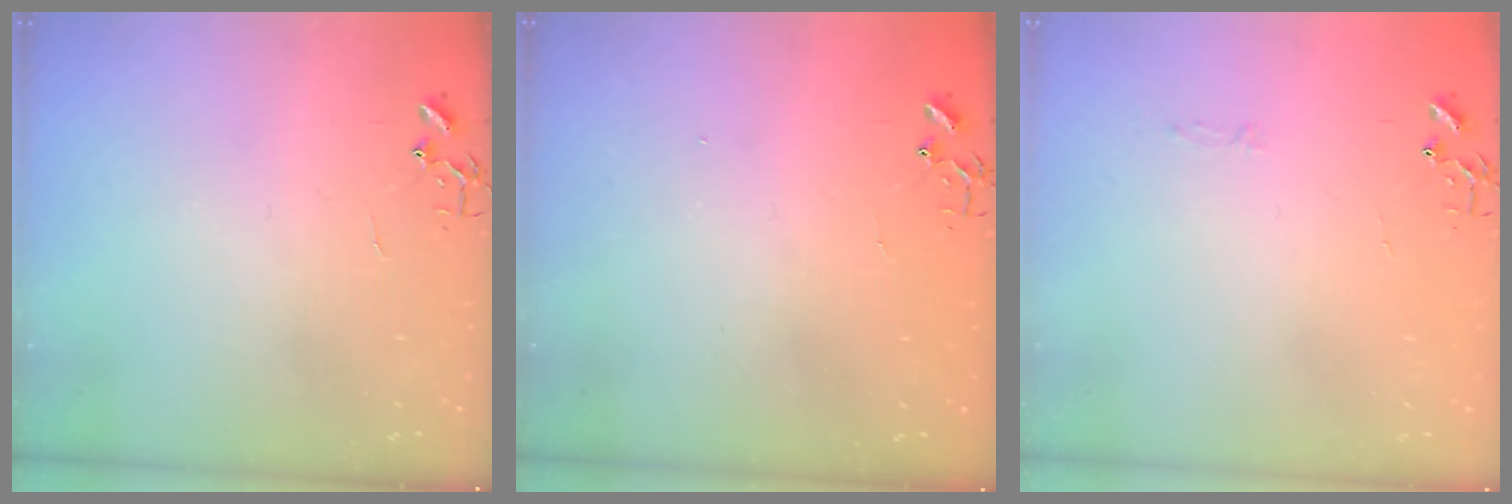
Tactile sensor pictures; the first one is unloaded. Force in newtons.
{"total": 1.3, "press": 1.2, "slide": 0.1}
{"total": 2.8, "press": 2.8, "slide": 0.4}